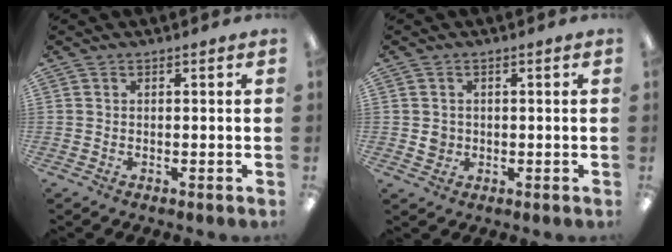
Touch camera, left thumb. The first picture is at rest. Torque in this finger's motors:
{"motor_torque": [-0.05, 0.04, 0.00, -0.02, 0.00]}